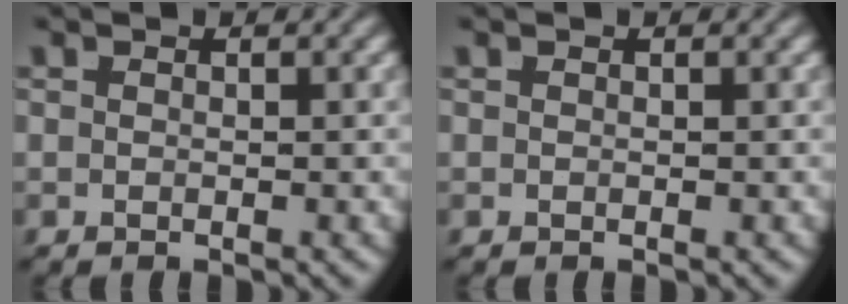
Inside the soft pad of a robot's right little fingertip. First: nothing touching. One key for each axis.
{"total": 0.0}